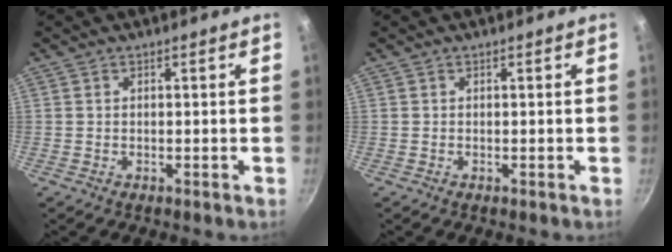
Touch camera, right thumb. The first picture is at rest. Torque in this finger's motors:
{"motor_torque": [0.04, -0.18, 0.14, 0.33, 0.03]}